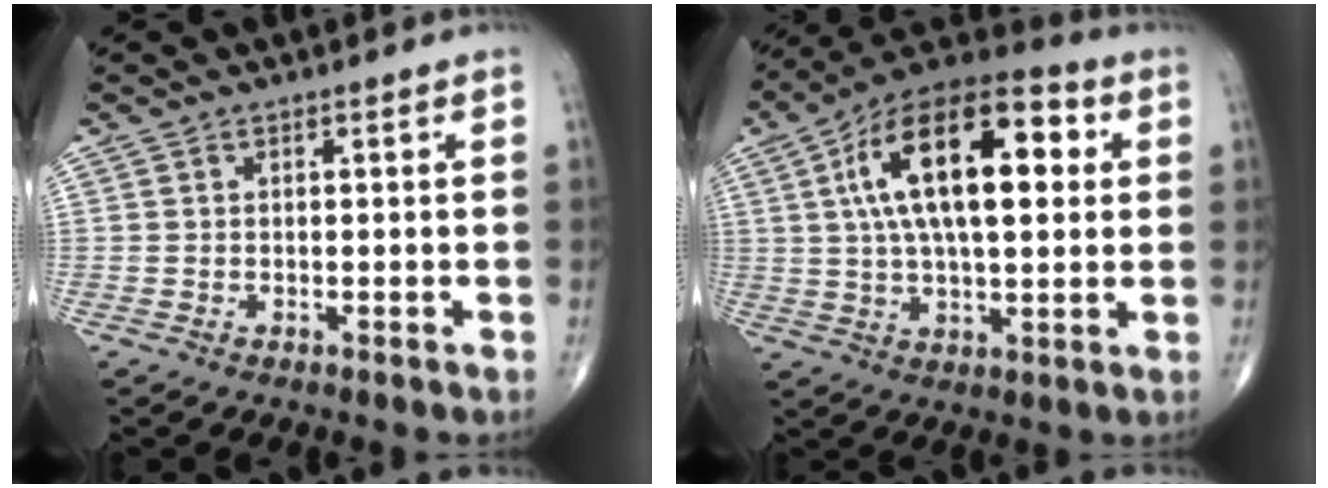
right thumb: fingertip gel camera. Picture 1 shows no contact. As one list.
[{"total": 21.9, "force": [4.9, 9.9, 19.0], "torque": [-0.308, 0.018, 0.070]}]